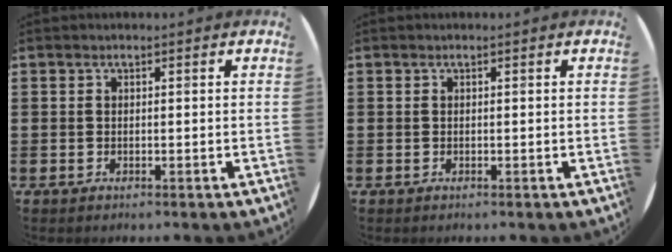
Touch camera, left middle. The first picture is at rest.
{"total": 0.0}